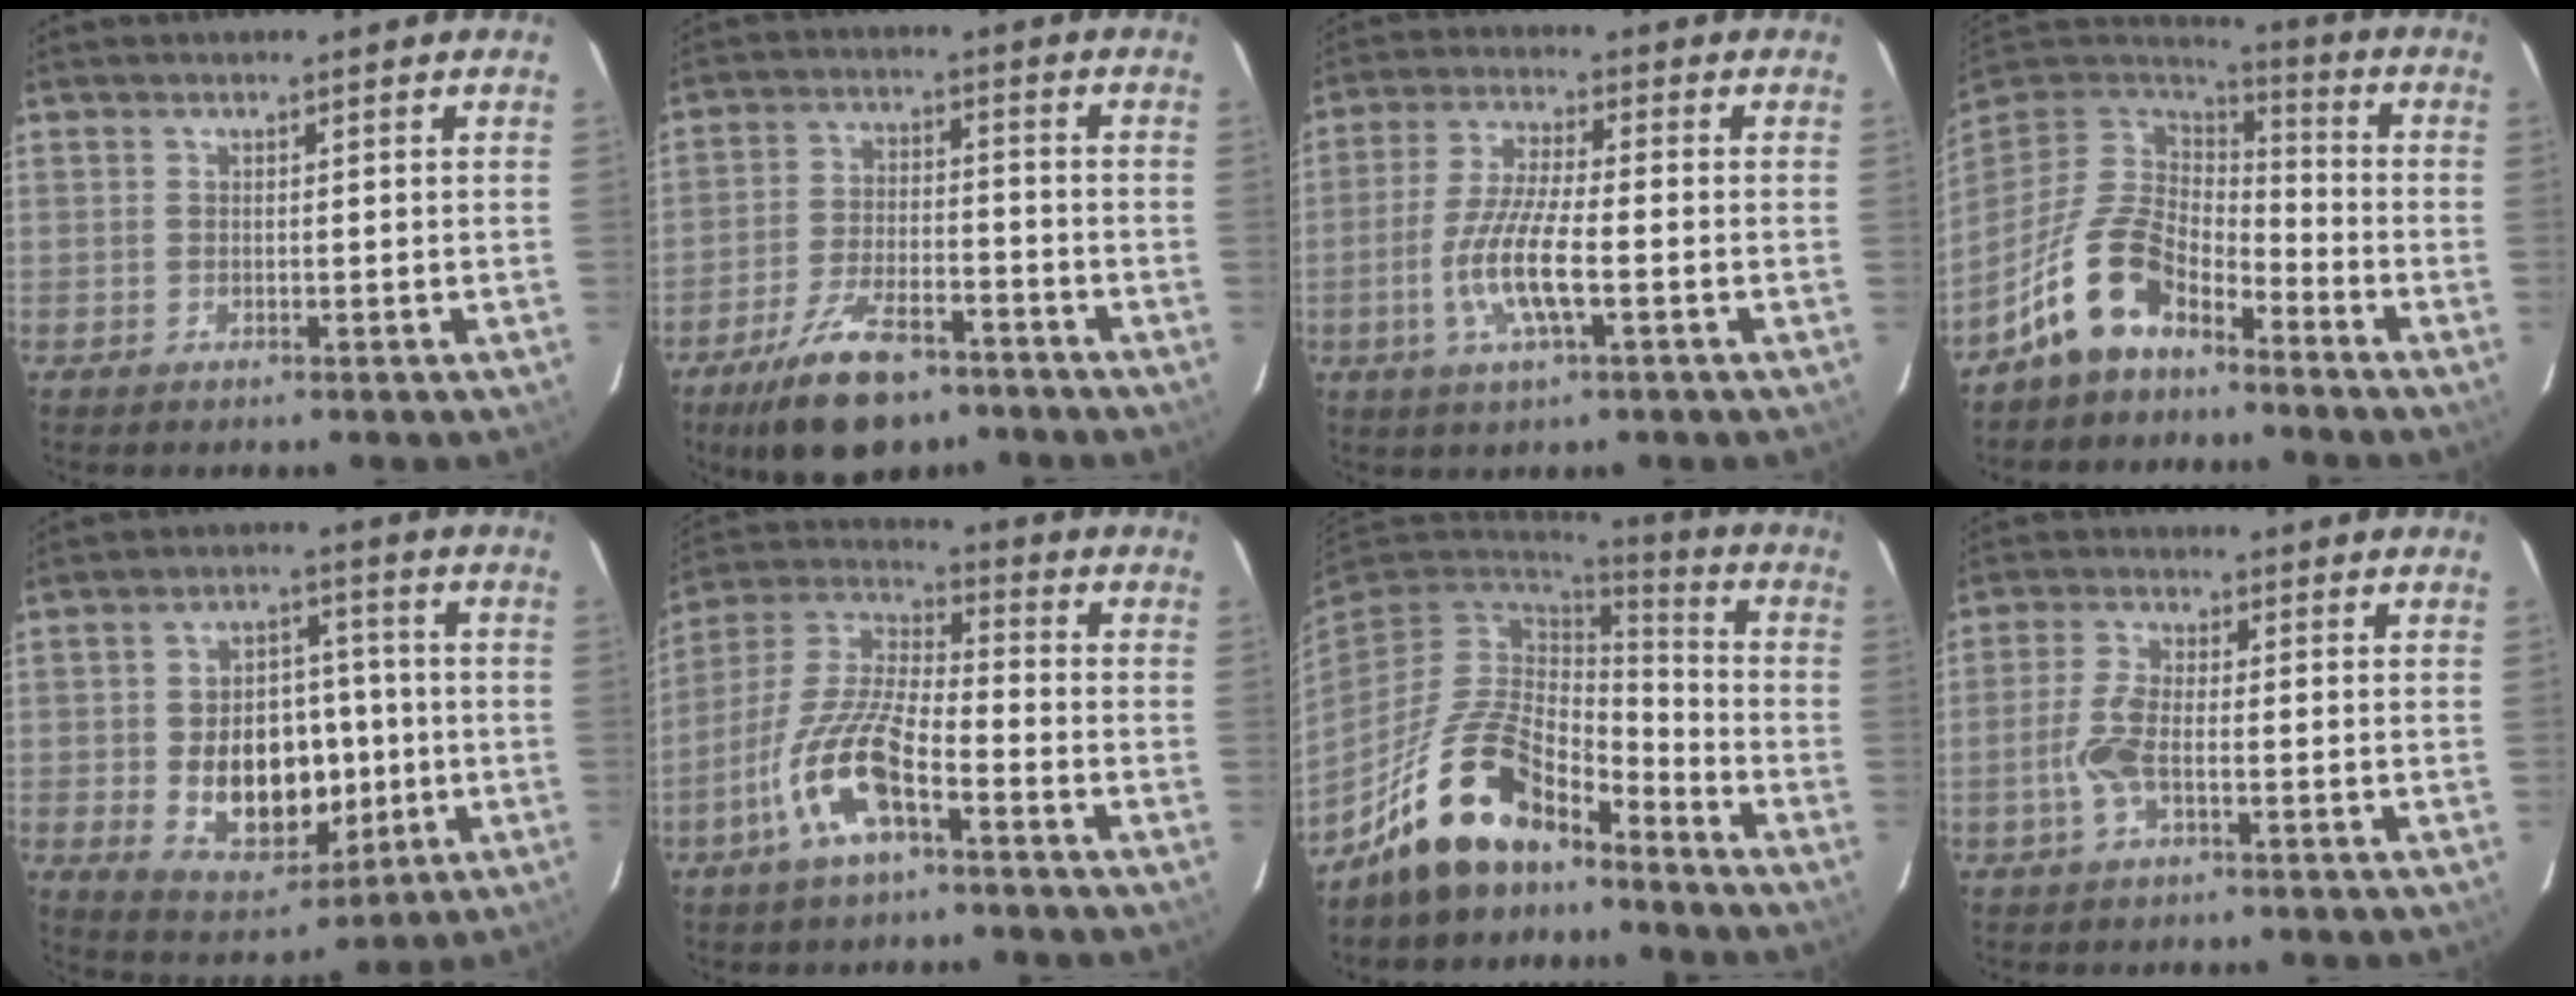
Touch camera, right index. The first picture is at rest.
{"total": 13.9, "force": [-9.8, 5.7, 8.0], "torque": [-0.170, -0.009, -0.162]}
{"total": 10.3, "force": [-3.1, 2.0, 9.6], "torque": [-0.197, -0.006, -0.061]}
{"total": 13.5, "force": [-8.4, 7.3, 7.6], "torque": [-0.165, 0.011, -0.155]}
{"total": 15.0, "force": [-2.2, 10.4, 10.6], "torque": [-0.205, 0.012, -0.007]}
{"total": 13.8, "force": [-6.9, 4.1, 11.2], "torque": [-0.241, -0.005, -0.138]}
{"total": 15.5, "force": [-11.2, 7.1, 8.0], "torque": [-0.174, 0.015, -0.193]}
{"total": 5.5, "force": [-1.8, 1.7, 4.9], "torque": [-0.112, 0.003, -0.039]}